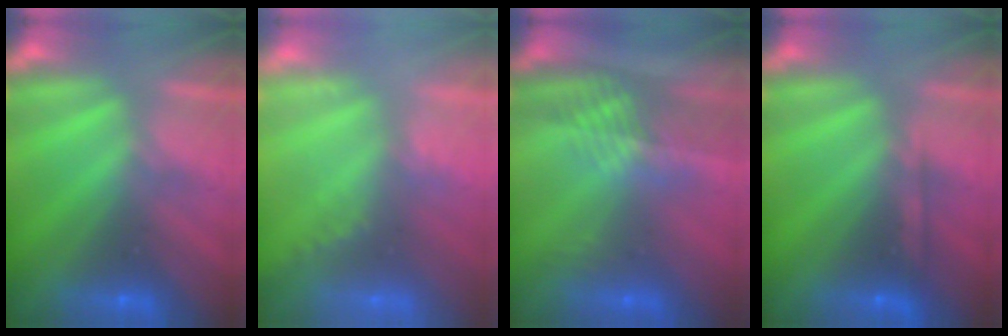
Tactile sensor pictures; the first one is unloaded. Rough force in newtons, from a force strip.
{"total": 1.1}
{"total": 2.4}
{"total": 2.2}